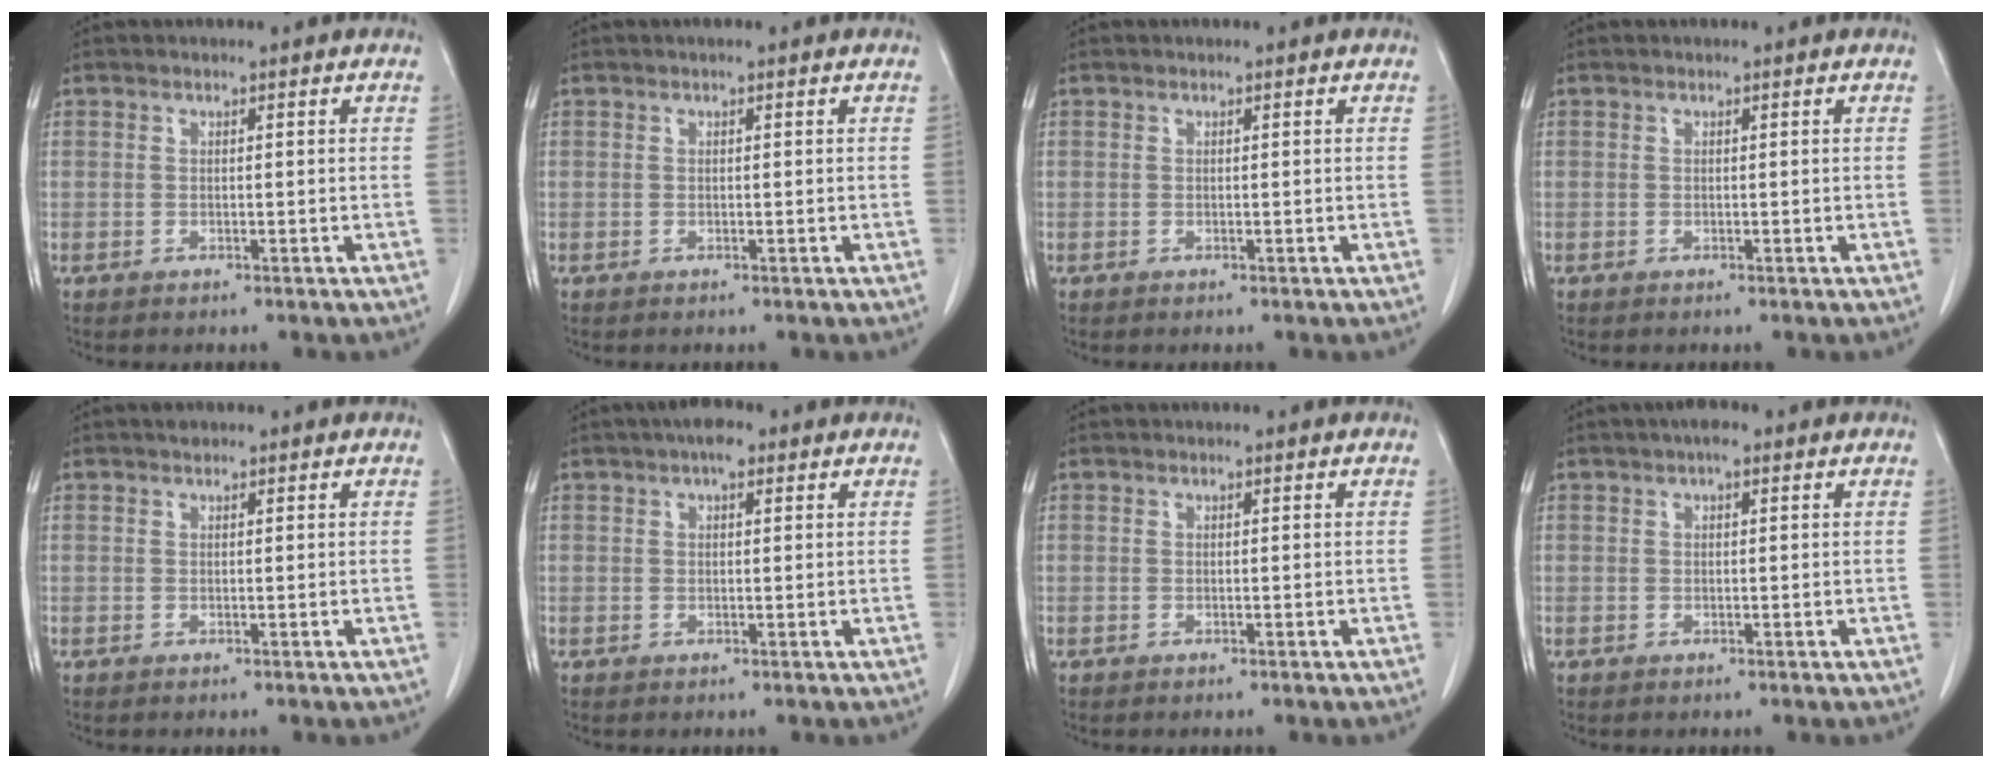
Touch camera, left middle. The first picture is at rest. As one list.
[{"total": 0.0}, {"total": 0.0}, {"total": 0.0}, {"total": 0.6, "force": [0.6, 0.2, 0.2], "torque": [-0.014, 0.002, 0.010]}, {"total": 2.8, "force": [1.7, 1.2, 1.9], "torque": [-0.031, 0.010, 0.023]}, {"total": 0.0}, {"total": 1.8, "force": [1.0, 0.7, 1.3], "torque": [-0.020, 0.010, 0.013]}]